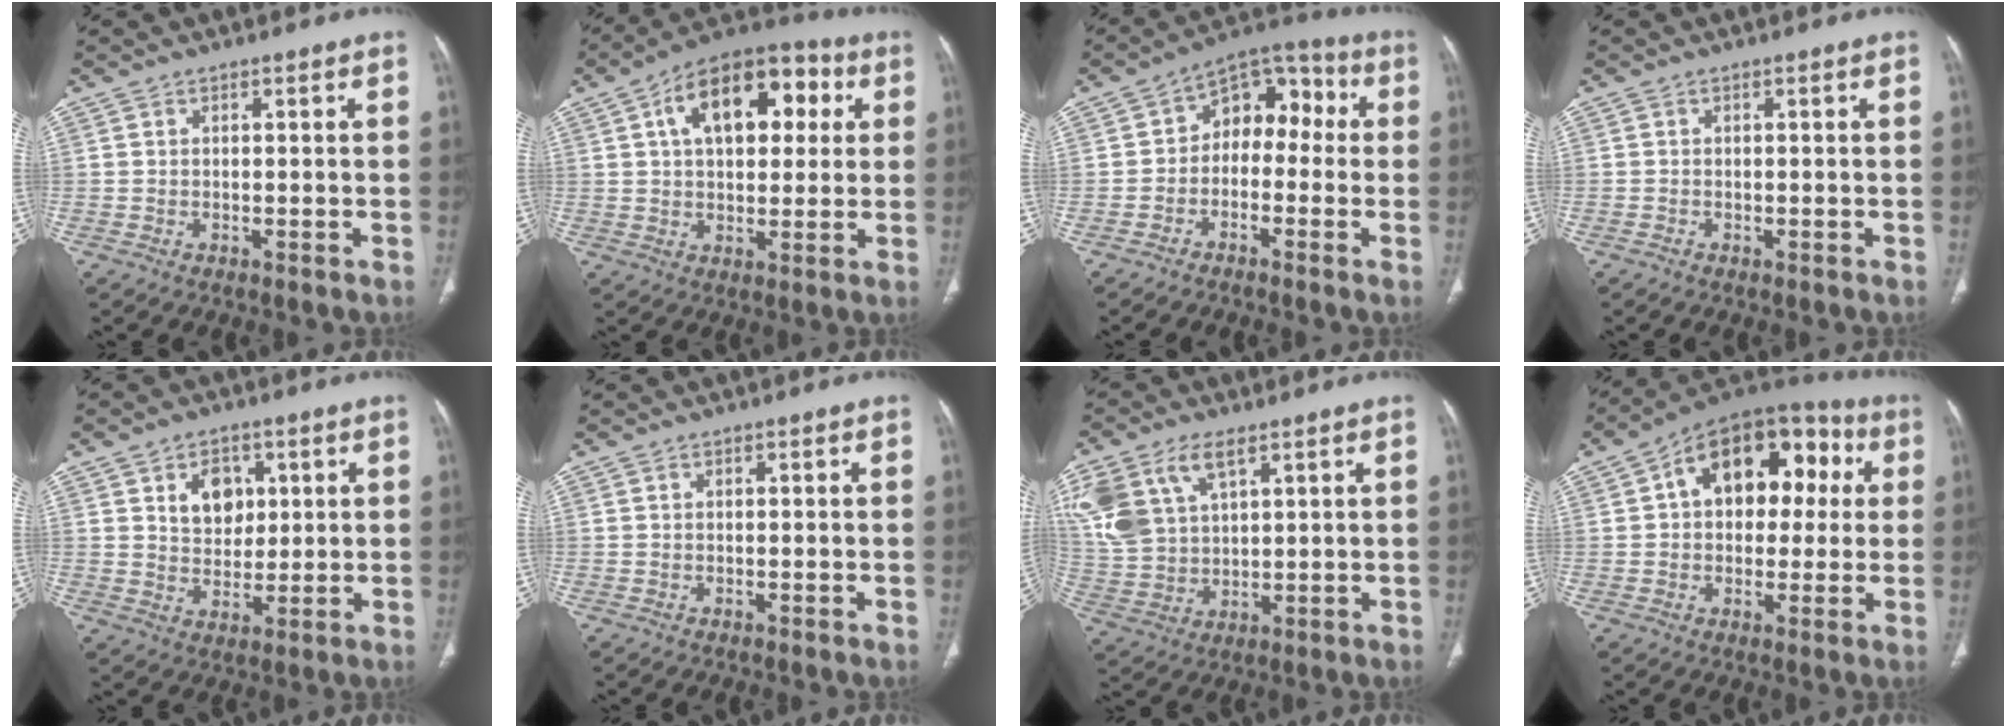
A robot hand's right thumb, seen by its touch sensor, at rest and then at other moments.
{"total": 17.8, "force": [5.2, 10.2, 13.7], "torque": [-0.171, 0.020, 0.071]}
{"total": 10.0, "force": [-0.7, 7.1, 6.9], "torque": [-0.056, 0.048, -0.030]}
{"total": 0.0}
{"total": 7.2, "force": [2.6, 5.4, 4.1], "torque": [-0.033, -0.014, 0.045]}
{"total": 0.0}
{"total": 13.2, "force": [7.1, 6.1, 9.2], "torque": [-0.199, -0.011, 0.153]}
{"total": 19.1, "force": [4.1, 12.3, 14.1], "torque": [-0.157, 0.039, 0.052]}